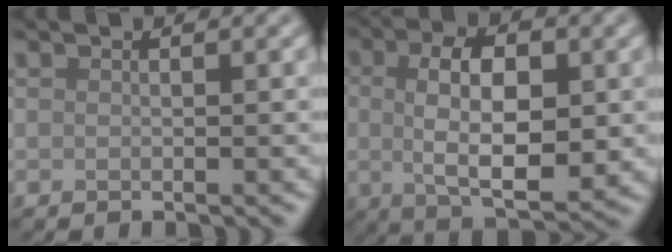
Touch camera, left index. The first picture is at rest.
{"total": 8.2, "force": [0.3, 3.8, 7.3], "torque": [-0.118, 0.001, 0.001]}